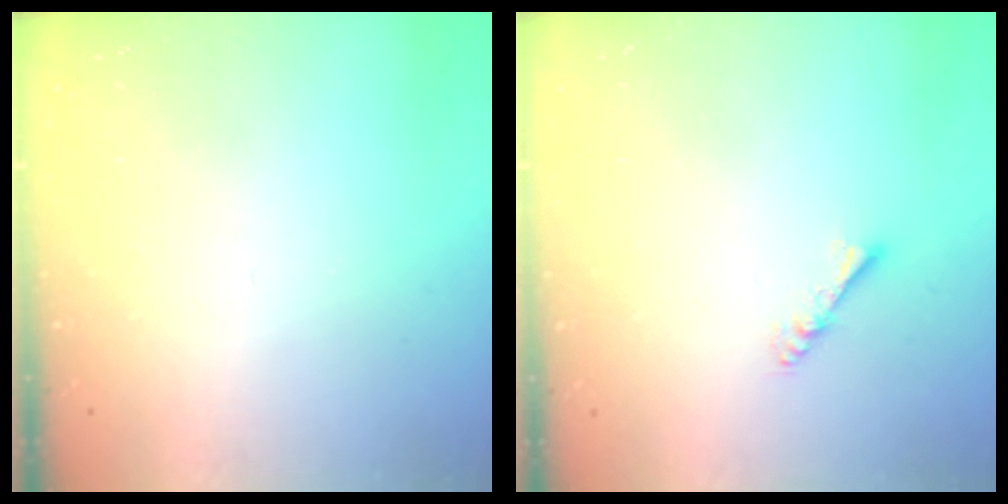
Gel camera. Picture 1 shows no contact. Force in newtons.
{"total": 2.9, "press": 2.8, "slide": 0.4}